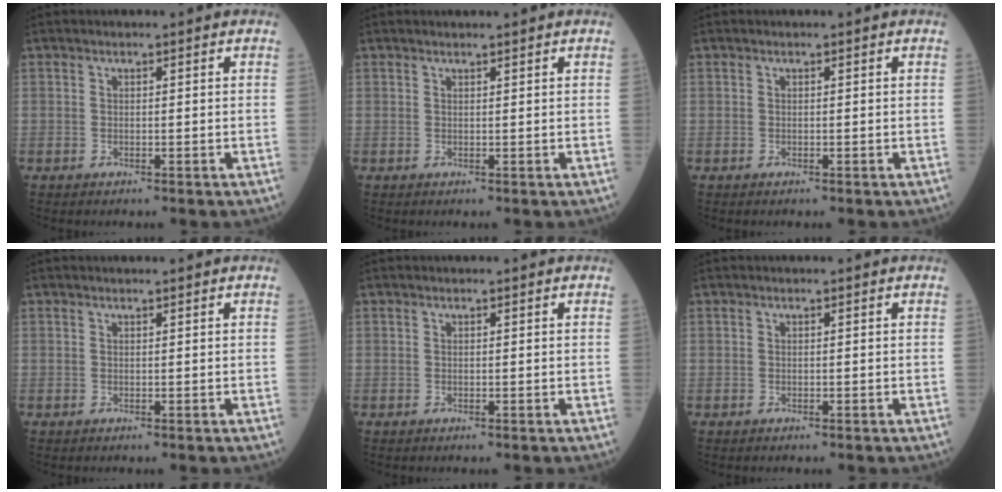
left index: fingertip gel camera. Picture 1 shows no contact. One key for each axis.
{"total": 1.5, "fx": 1.4, "fy": 0.0, "fz": 0.6, "tx": -0.003, "ty": 0.010, "tz": 0.021}
{"total": 0.0}
{"total": 0.5, "fx": 0.5, "fy": 0.0, "fz": 0.2, "tx": -0.002, "ty": 0.003, "tz": 0.007}
{"total": 0.0}
{"total": 0.0}